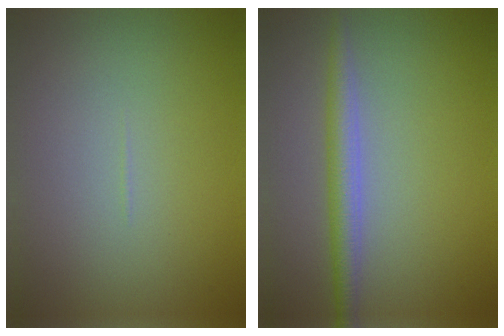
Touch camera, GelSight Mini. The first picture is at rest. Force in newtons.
{"total": 2.7, "press": 2.7, "slide": 0.0}